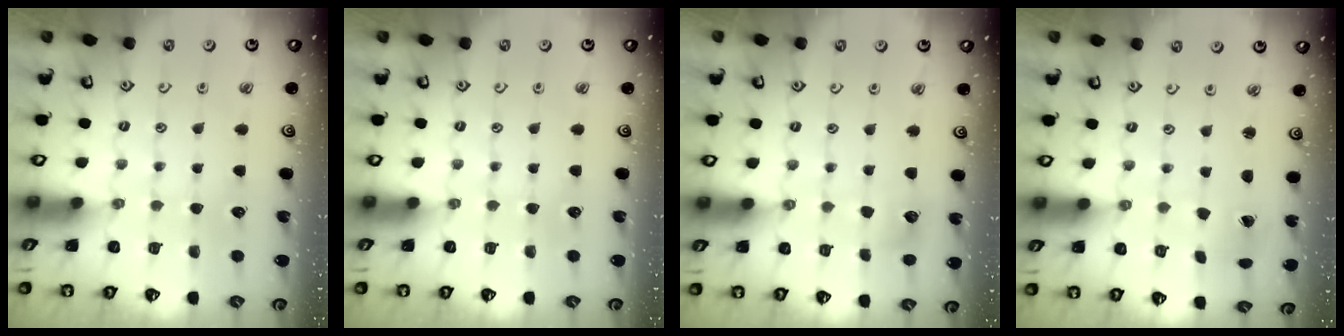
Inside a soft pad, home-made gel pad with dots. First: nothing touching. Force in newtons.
{"total": 0.0}
{"total": 5.2, "press": 5.2, "slide": 0.3}
{"total": 1.6, "press": 1.5, "slide": 0.1}